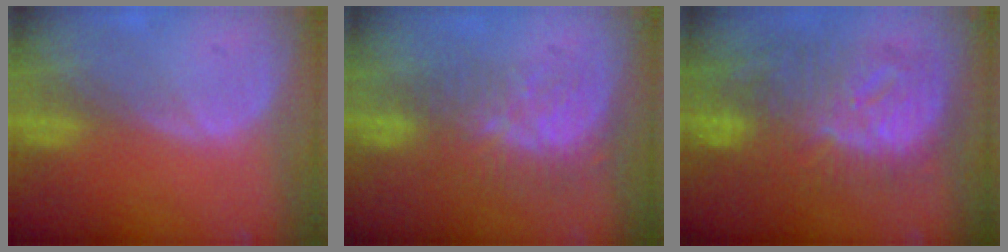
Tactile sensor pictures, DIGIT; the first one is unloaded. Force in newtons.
{"total": 8.6, "press": 7.4, "slide": 4.5}
{"total": 12.1, "press": 12.0, "slide": 1.2}